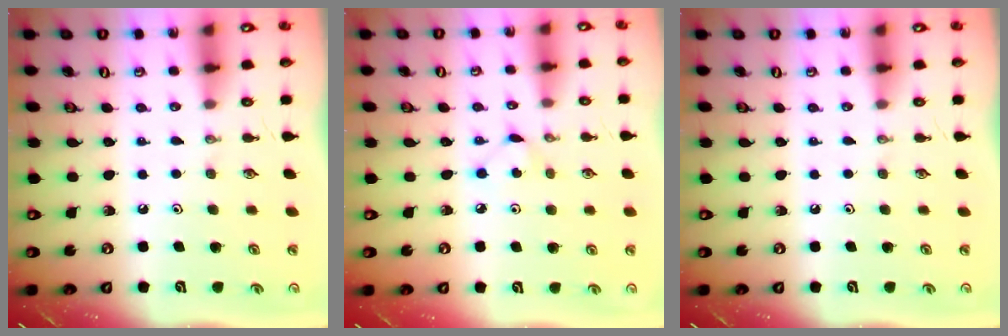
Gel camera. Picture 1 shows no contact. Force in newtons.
{"total": 3.3, "press": 3.3, "slide": 0.5}
{"total": 0.0}